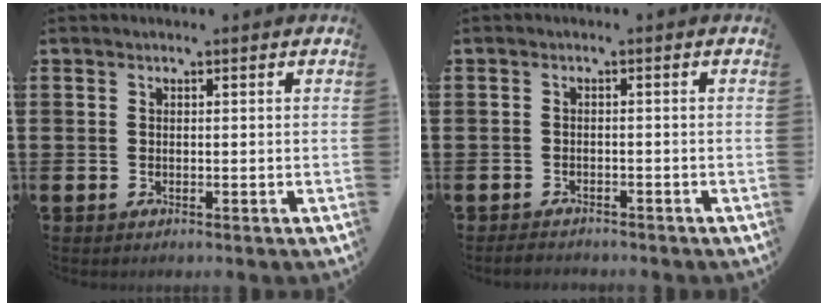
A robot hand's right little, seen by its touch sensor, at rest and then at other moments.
{"total": 1.2, "force": [-1.2, 0.2, 0.1], "torque": [-0.006, 0.001, -0.026]}